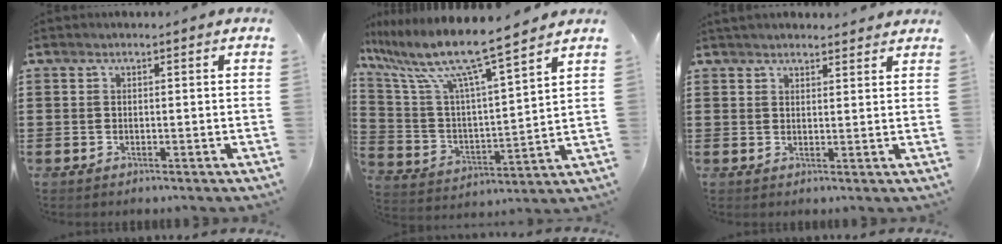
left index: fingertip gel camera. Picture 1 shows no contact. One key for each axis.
{"total": 10.7, "fx": 8.7, "fy": 0.4, "fz": 6.3, "tx": -0.156, "ty": -0.058, "tz": 0.141}
{"total": 2.3, "fx": 2.2, "fy": 0.3, "fz": 0.2, "tx": -0.009, "ty": -0.001, "tz": 0.044}